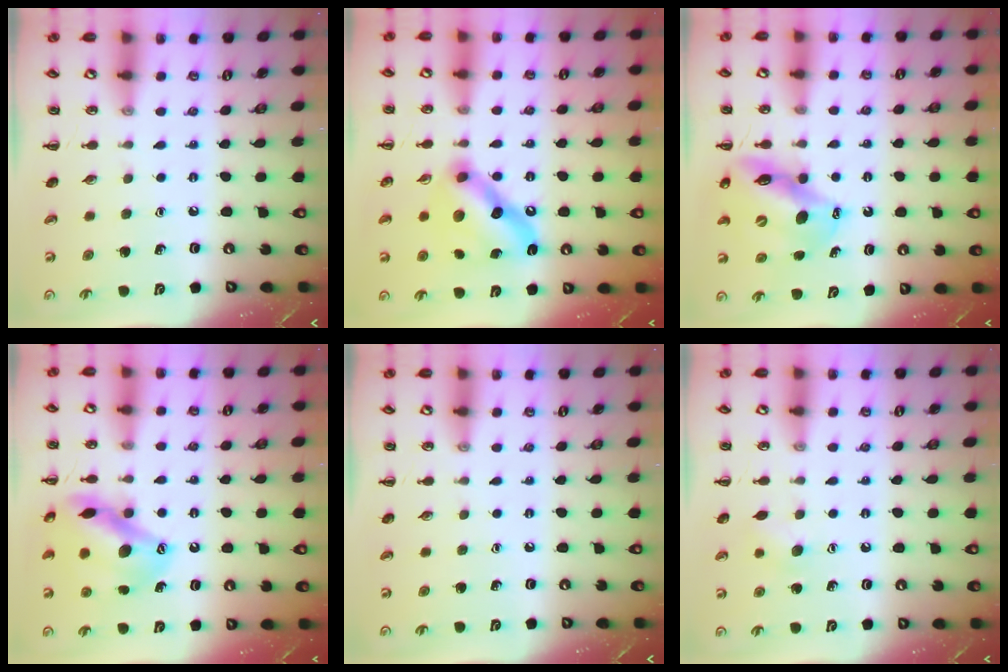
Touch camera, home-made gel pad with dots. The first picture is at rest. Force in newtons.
{"total": 13.8, "press": 13.7, "slide": 1.3}
{"total": 12.0, "press": 11.7, "slide": 2.7}
{"total": 15.8, "press": 15.5, "slide": 2.9}
{"total": 0.0}
{"total": 7.6, "press": 7.4, "slide": 1.6}